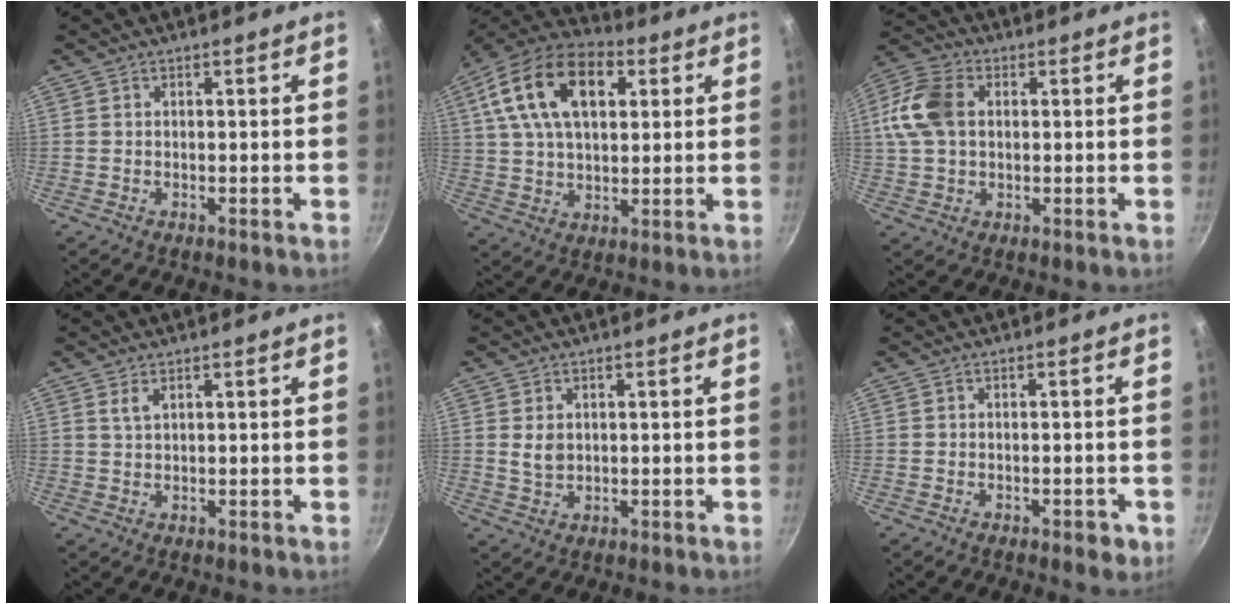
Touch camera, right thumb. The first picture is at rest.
{"total": 19.5, "force": [6.1, 11.5, 14.5], "torque": [-0.247, 0.010, 0.099]}
{"total": 10.6, "force": [1.7, 7.3, 7.4], "torque": [-0.156, 0.019, 0.029]}
{"total": 1.8, "force": [1.1, 0.8, 1.3], "torque": [-0.027, -0.003, 0.026]}
{"total": 3.0, "force": [0.6, 2.2, 1.9], "torque": [-0.026, -0.008, 0.017]}
{"total": 2.3, "force": [-1.2, 1.1, 1.7], "torque": [-0.017, 0.005, -0.014]}